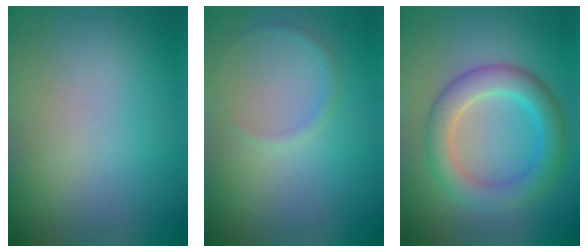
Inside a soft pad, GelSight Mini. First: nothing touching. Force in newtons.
{"total": 0.9, "press": 0.8, "slide": 0.1}
{"total": 4.9, "press": 4.9, "slide": 0.1}